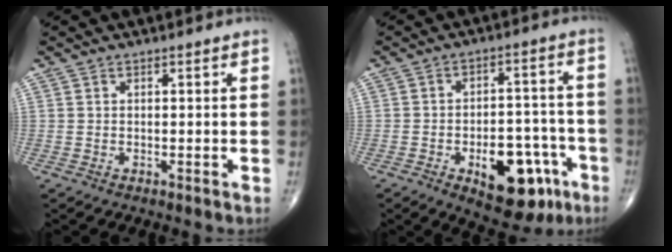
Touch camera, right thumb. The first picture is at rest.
{"total": 16.0, "force": [-7.1, 8.3, 11.8], "torque": [-0.126, 0.044, -0.088]}